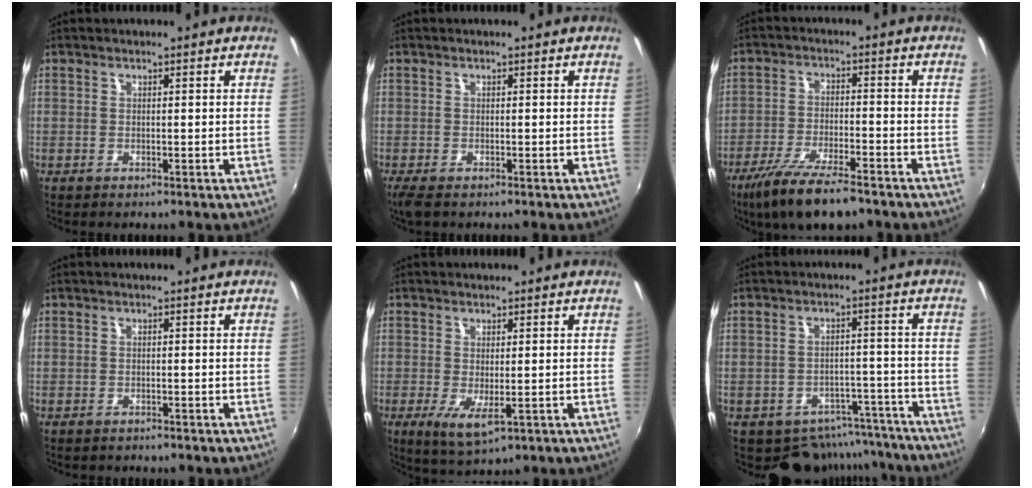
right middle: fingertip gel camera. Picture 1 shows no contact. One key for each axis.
{"total": 2.8, "fx": -1.9, "fy": 0.8, "fz": 1.8, "tx": -0.038, "ty": -0.014, "tz": -0.032}
{"total": 11.9, "fx": -9.0, "fy": 2.0, "fz": 7.5, "tx": -0.163, "ty": -0.040, "tz": -0.161}
{"total": 1.0, "fx": -0.8, "fy": -0.5, "fz": -0.2, "tx": 0.002, "ty": -0.005, "tz": -0.014}
{"total": 4.6, "fx": -1.2, "fy": 0.8, "fz": 4.4, "tx": -0.077, "ty": -0.026, "tz": -0.015}
{"total": 10.7, "fx": -9.5, "fy": 4.8, "fz": 1.5, "tx": -0.019, "ty": 0.026, "tz": -0.109}